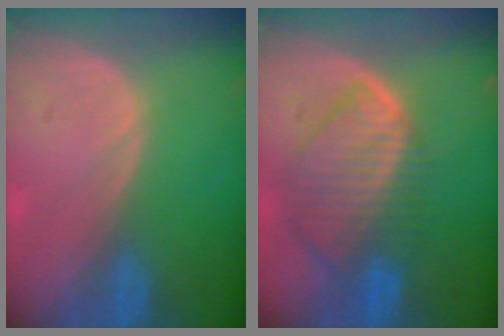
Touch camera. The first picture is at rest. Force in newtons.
{"total": 9.4, "press": 8.2, "slide": 4.7}